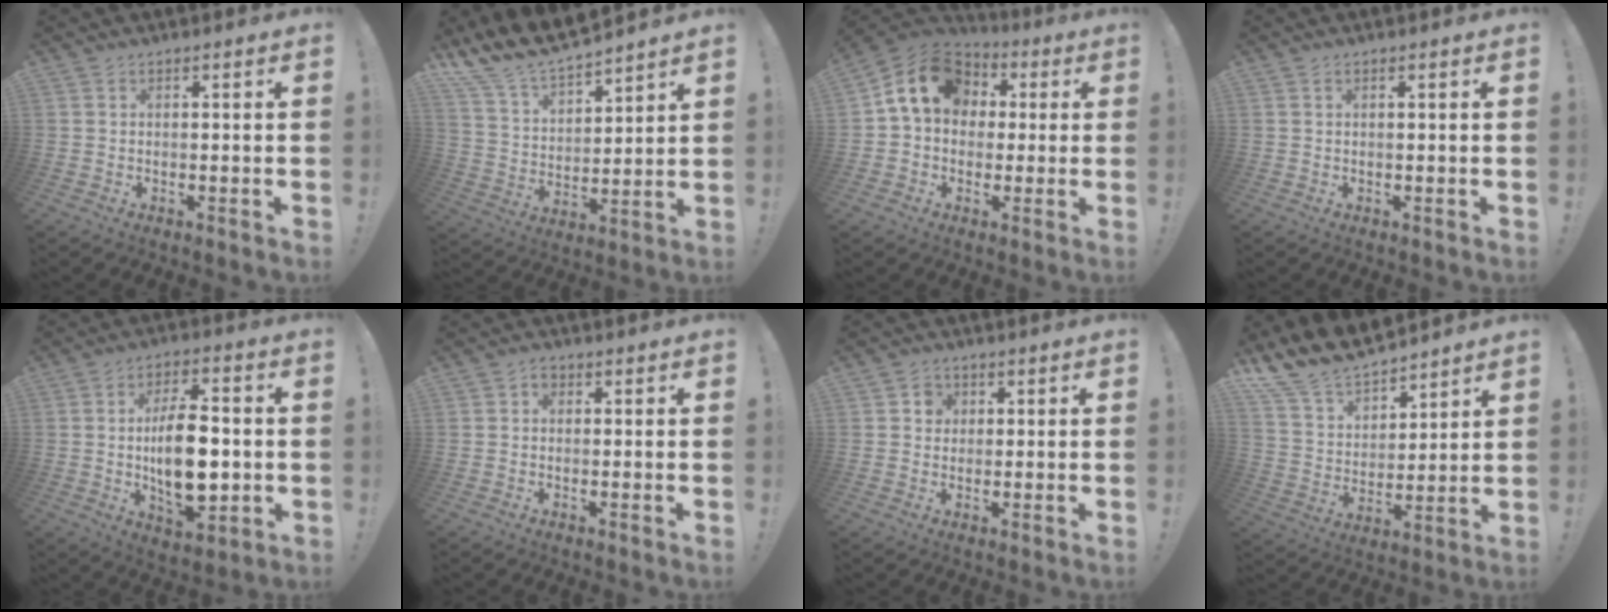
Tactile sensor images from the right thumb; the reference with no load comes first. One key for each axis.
{"total": 13.0, "fx": 12.1, "fy": 3.3, "fz": 3.6, "tx": -0.098, "ty": -0.101, "tz": 0.222}
{"total": 13.7, "fx": 3.0, "fy": 10.9, "fz": 7.8, "tx": -0.124, "ty": 0.007, "tz": 0.061}
{"total": 0.6, "fx": 0.2, "fy": 0.0, "fz": 0.6, "tx": -0.019, "ty": 0.003, "tz": 0.005}
{"total": 16.5, "fx": -1.2, "fy": 8.1, "fz": 14.3, "tx": -0.243, "ty": 0.001, "tz": -0.021}
{"total": 2.0, "fx": 0.3, "fy": 1.5, "fz": 1.3, "tx": -0.024, "ty": 0.004, "tz": 0.004}
{"total": 3.6, "fx": 0.8, "fy": 3.3, "fz": 1.2, "tx": -0.016, "ty": 0.001, "tz": 0.013}
{"total": 14.3, "fx": 13.1, "fy": 4.6, "fz": 3.1, "tx": -0.089, "ty": -0.109, "tz": 0.244}